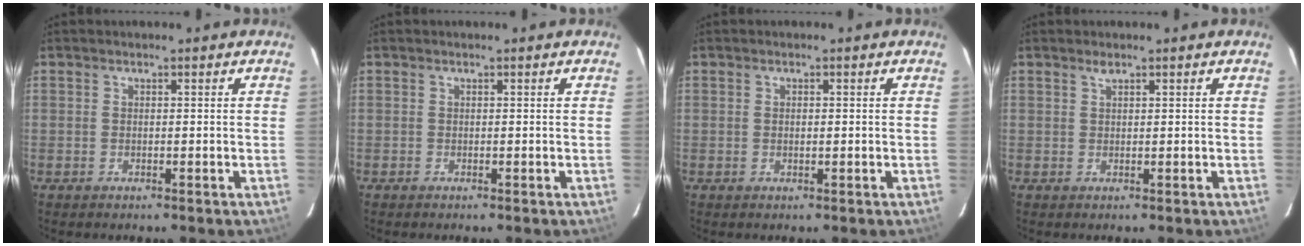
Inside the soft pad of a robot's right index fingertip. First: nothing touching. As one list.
[{"total": 0.0}, {"total": 0.7, "force": [0.0, 0.4, 0.6], "torque": [-0.011, 0.002, 0.000]}, {"total": 0.8, "force": [0.7, 0.3, 0.4], "torque": [-0.007, 0.002, 0.012]}]